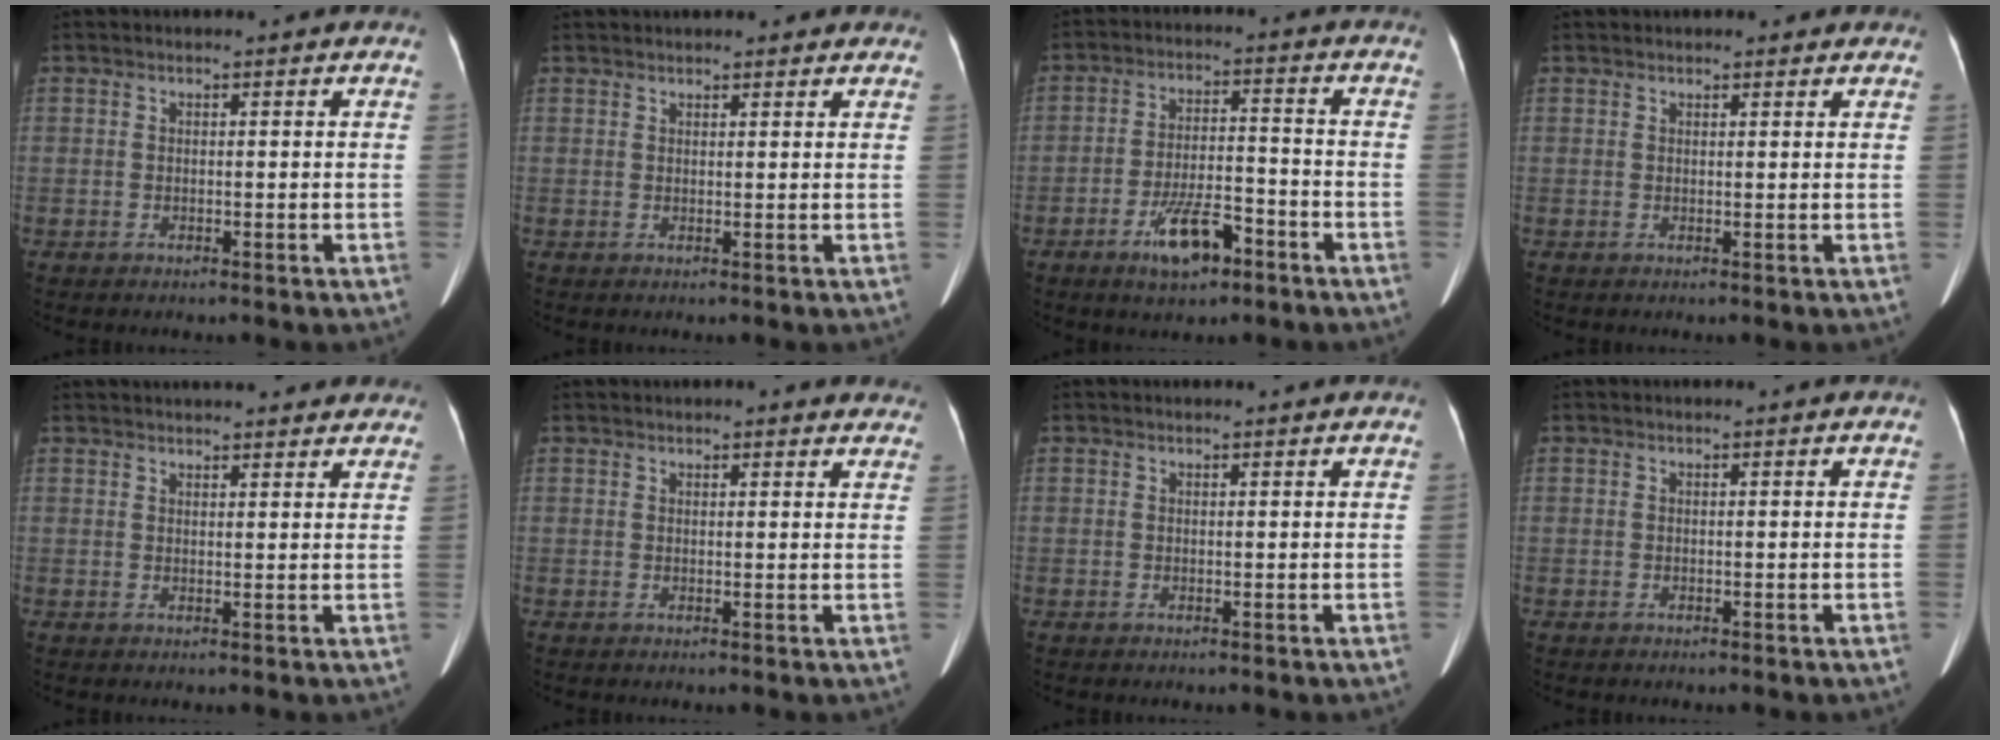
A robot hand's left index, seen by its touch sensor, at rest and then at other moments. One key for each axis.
{"total": 5.7, "fx": 4.9, "fy": 1.6, "fz": 2.3, "tx": -0.023, "ty": 0.033, "tz": 0.060}
{"total": 7.9, "fx": -4.7, "fy": 2.5, "fz": 5.8, "tx": -0.115, "ty": 0.000, "tz": -0.077}
{"total": 1.9, "fx": 1.6, "fy": 0.8, "fz": 0.6, "tx": -0.003, "ty": 0.015, "tz": 0.019}
{"total": 13.4, "fx": 12.0, "fy": 3.2, "fz": 5.1, "tx": -0.052, "ty": 0.037, "tz": 0.145}
{"total": 5.4, "fx": 4.9, "fy": 1.4, "fz": 1.6, "tx": 0.001, "ty": 0.011, "tz": 0.042}
{"total": 0.6, "fx": 0.6, "fy": 0.0, "fz": 0.1, "tx": -0.004, "ty": 0.001, "tz": 0.004}
{"total": 0.0}